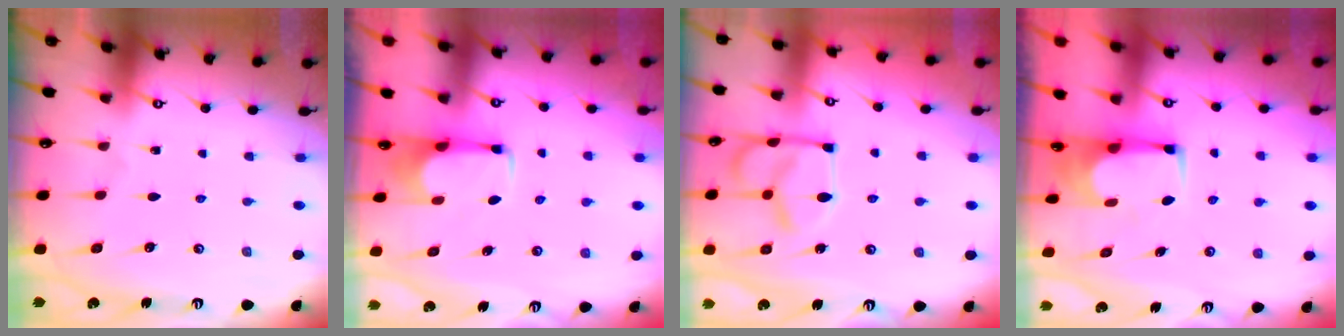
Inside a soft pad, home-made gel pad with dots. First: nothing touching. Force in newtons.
{"total": 2.8, "press": 2.8, "slide": 0.5}
{"total": 8.7, "press": 8.7, "slide": 0.3}
{"total": 2.1, "press": 2.1, "slide": 0.1}